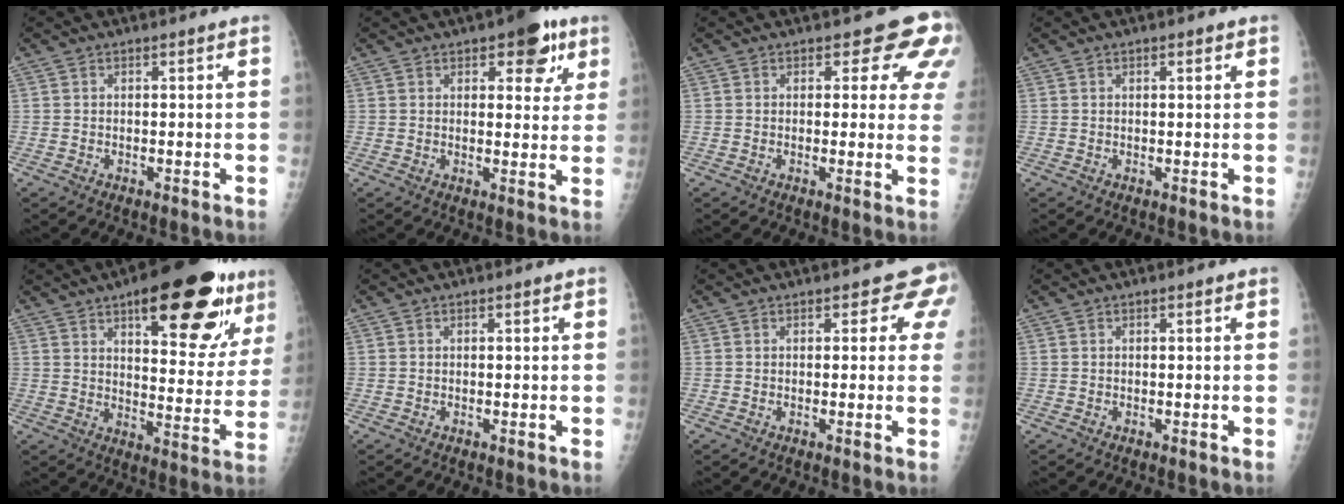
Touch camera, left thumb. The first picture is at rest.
{"total": 8.7, "force": [4.5, 4.3, 6.1], "torque": [-0.036, -0.013, 0.052]}
{"total": 7.3, "force": [5.0, 3.7, 3.8], "torque": [-0.004, -0.024, 0.035]}
{"total": 0.8, "force": [0.4, 0.3, 0.5], "torque": [-0.003, -0.001, 0.006]}
{"total": 23.7, "force": [13.0, 8.5, 18.0], "torque": [-0.202, -0.040, 0.185]}
{"total": 0.0}
{"total": 4.0, "force": [2.5, 2.4, 2.0], "torque": [0.014, -0.006, 0.010]}
{"total": 0.0}